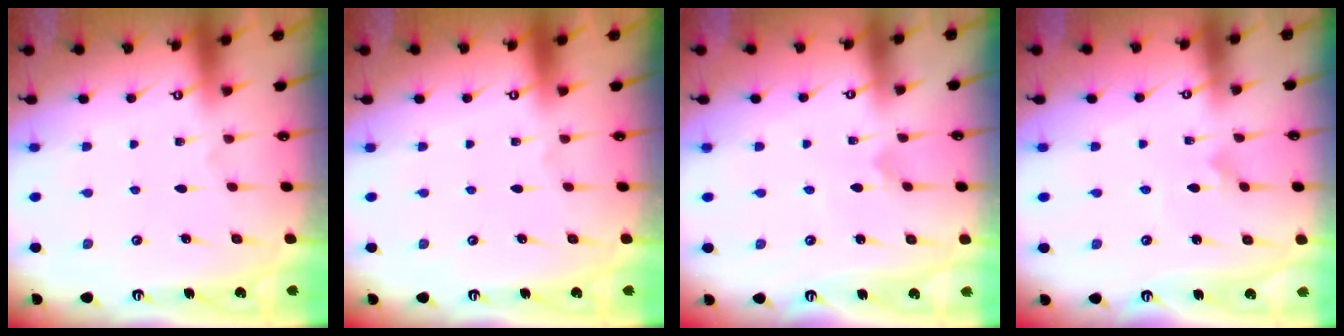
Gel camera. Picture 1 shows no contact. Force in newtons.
{"total": 0.0}
{"total": 0.7, "press": 0.7, "slide": 0.0}
{"total": 3.7, "press": 3.7, "slide": 0.2}